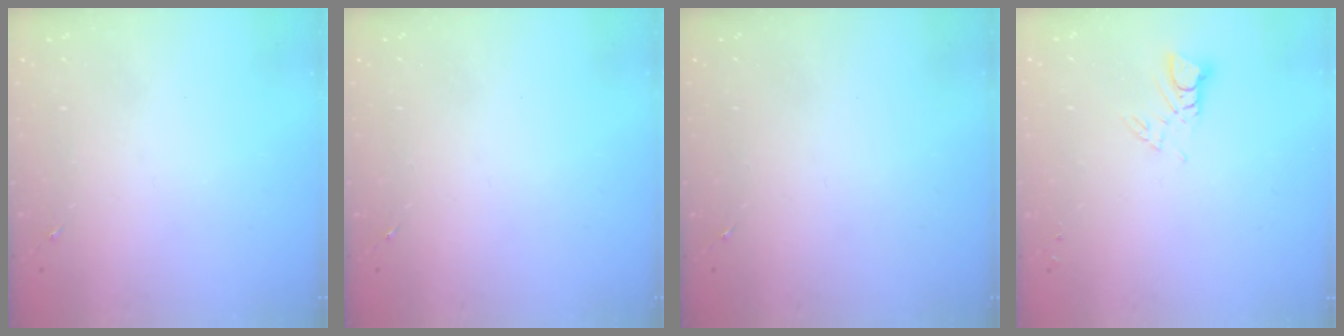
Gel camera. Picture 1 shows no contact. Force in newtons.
{"total": 0.0}
{"total": 0.0}
{"total": 3.8, "press": 3.7, "slide": 0.3}